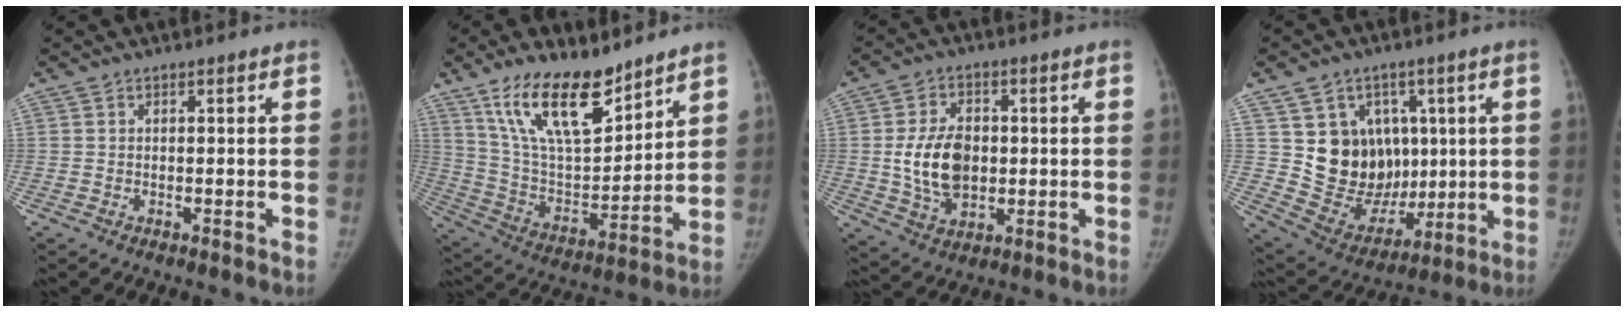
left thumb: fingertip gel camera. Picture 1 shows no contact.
{"total": 19.2, "force": [13.0, 7.8, 11.8], "torque": [-0.169, -0.075, 0.246]}
{"total": 11.3, "force": [0.1, 7.6, 8.3], "torque": [-0.133, -0.002, 0.008]}
{"total": 16.2, "force": [3.2, 13.5, 8.2], "torque": [-0.078, -0.012, 0.089]}